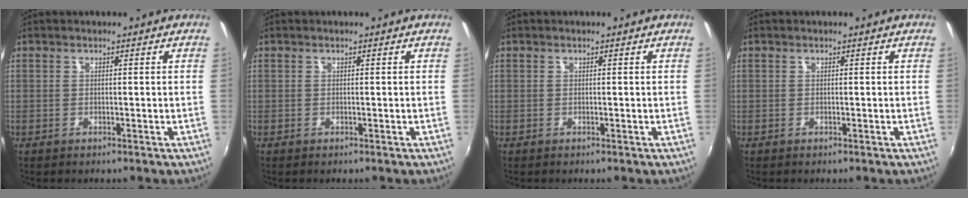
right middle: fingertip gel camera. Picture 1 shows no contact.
{"total": 0.0}
{"total": 0.0}
{"total": 0.0}